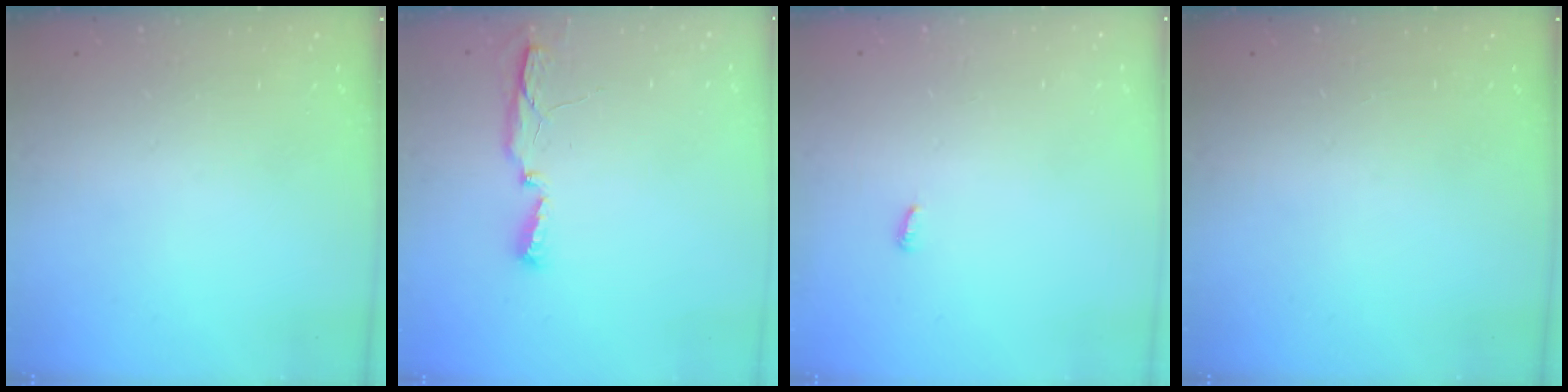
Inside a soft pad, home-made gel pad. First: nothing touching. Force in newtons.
{"total": 5.0, "press": 4.9, "slide": 0.9}
{"total": 2.6, "press": 2.6, "slide": 0.2}
{"total": 0.0}